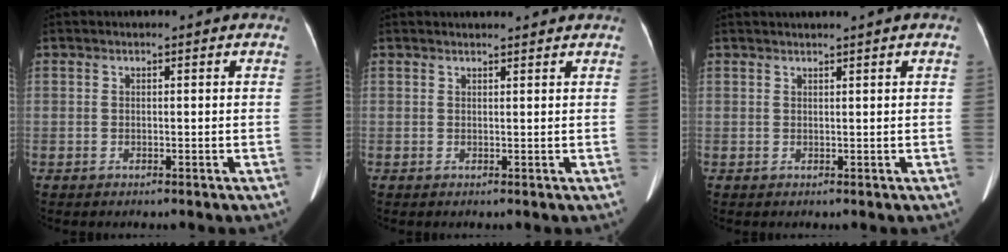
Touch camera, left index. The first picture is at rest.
{"total": 3.1, "force": [3.1, 0.2, 0.6], "torque": [-0.010, 0.015, 0.037]}
{"total": 1.8, "force": [1.5, -0.6, 0.7], "torque": [-0.009, 0.011, 0.029]}